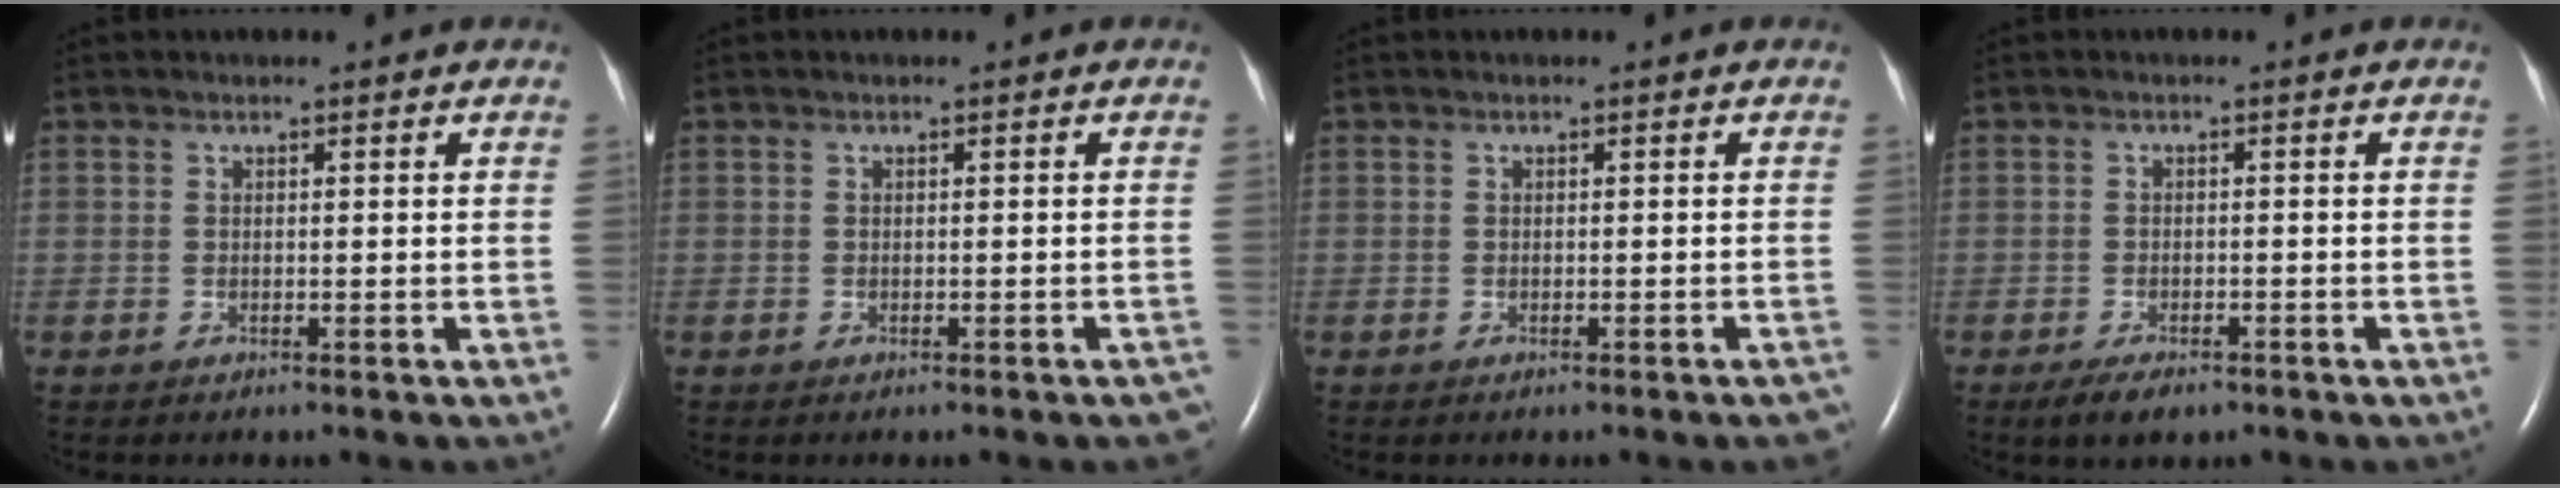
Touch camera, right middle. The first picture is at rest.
{"total": 2.9, "force": [-2.5, 0.5, 1.3], "torque": [-0.004, -0.006, -0.028]}
{"total": 2.8, "force": [-2.4, 0.2, 1.4], "torque": [-0.007, -0.003, -0.029]}
{"total": 3.7, "force": [-2.6, 1.5, 2.2], "torque": [-0.044, -0.005, -0.036]}